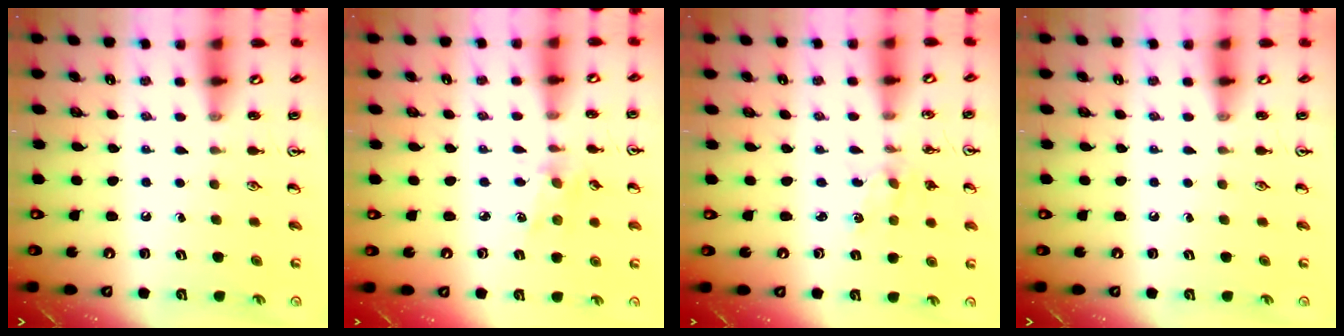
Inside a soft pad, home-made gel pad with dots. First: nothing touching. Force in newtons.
{"total": 2.3, "press": 2.3, "slide": 0.4}
{"total": 1.2, "press": 1.2, "slide": 0.2}
{"total": 0.0}